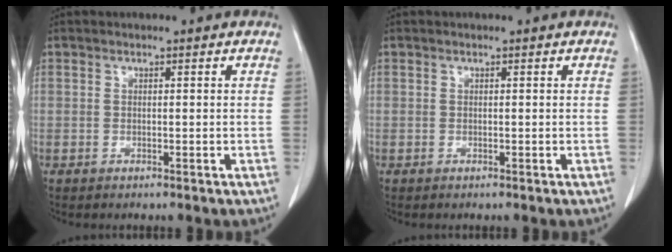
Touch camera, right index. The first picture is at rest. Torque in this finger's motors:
{"motor_torque": [0.00, 0.00, 0.00, 0.00]}